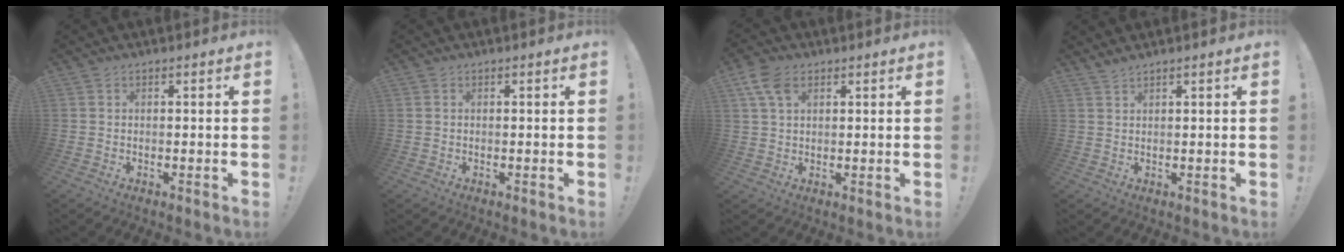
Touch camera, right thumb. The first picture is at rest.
{"total": 0.0}
{"total": 7.1, "force": [3.3, 4.4, 4.5], "torque": [-0.087, 0.001, 0.067]}
{"total": 1.4, "force": [1.2, -0.3, 0.7], "torque": [-0.022, -0.002, 0.023]}